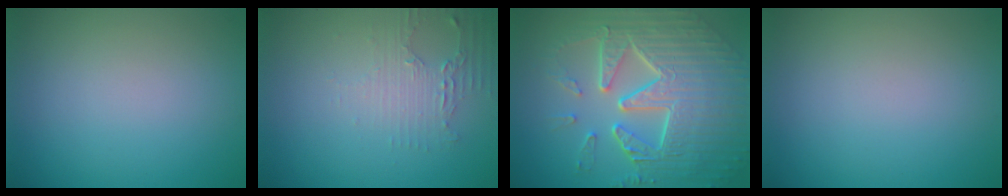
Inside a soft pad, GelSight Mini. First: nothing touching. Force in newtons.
{"total": 2.1, "press": 2.0, "slide": 0.4}
{"total": 9.4, "press": 6.4, "slide": 6.9}
{"total": 0.0}